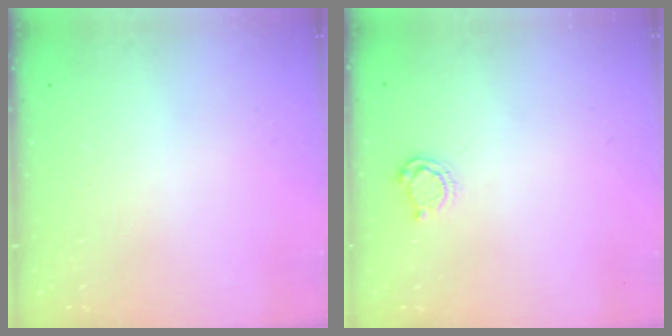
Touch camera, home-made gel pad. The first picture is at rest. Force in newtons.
{"total": 4.4, "press": 4.4, "slide": 0.4}